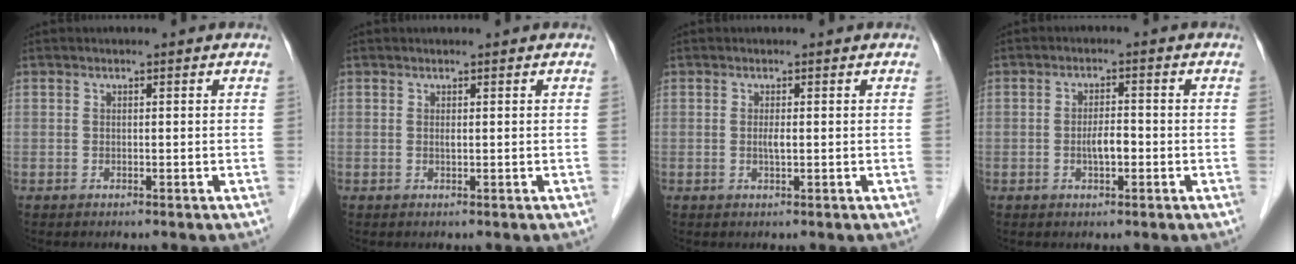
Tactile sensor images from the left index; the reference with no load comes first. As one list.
[{"total": 0.7, "force": [-0.6, 0.0, 0.3], "torque": [-0.008, -0.005, -0.010]}, {"total": 1.2, "force": [-0.8, 0.0, 0.9], "torque": [-0.019, -0.008, -0.014]}, {"total": 3.1, "force": [-1.7, 0.9, 2.5], "torque": [-0.046, -0.003, -0.028]}]